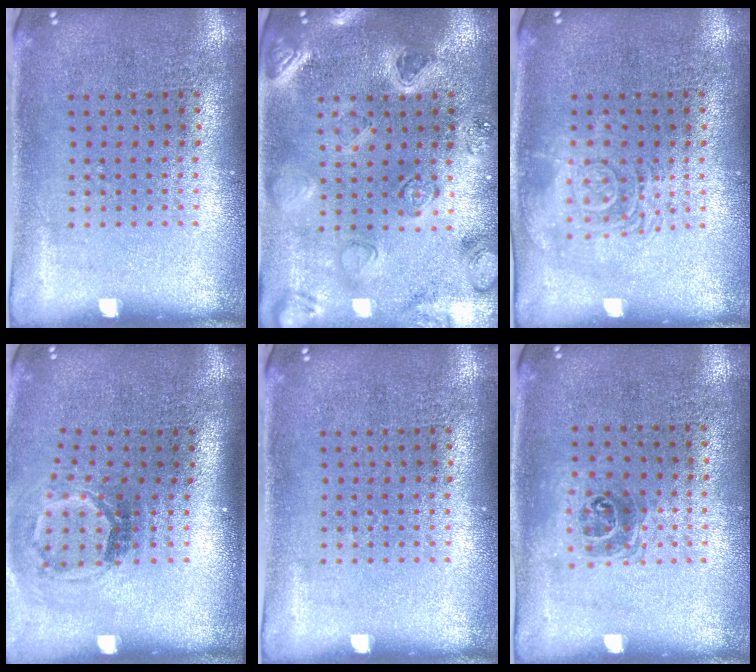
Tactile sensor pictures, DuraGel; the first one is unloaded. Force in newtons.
{"total": 2.2, "press": 2.2, "slide": 0.2}
{"total": 2.8, "press": 2.8, "slide": 0.4}
{"total": 1.9, "press": 1.2, "slide": 1.4}
{"total": 0.0}
{"total": 1.0, "press": 0.8, "slide": 0.5}